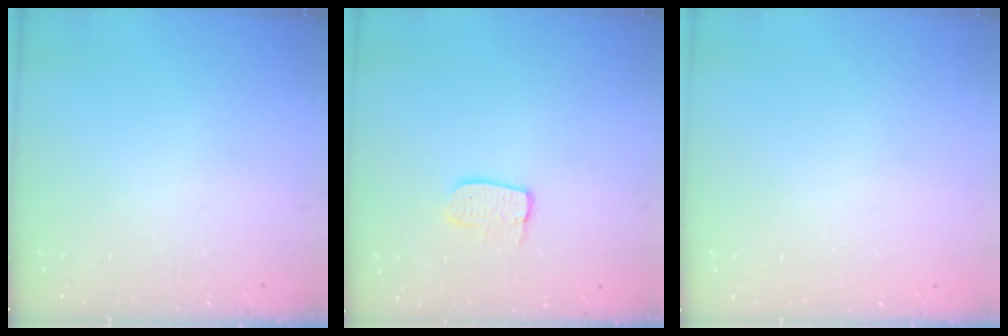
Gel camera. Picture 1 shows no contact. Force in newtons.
{"total": 7.0, "press": 7.0, "slide": 0.3}
{"total": 0.0}